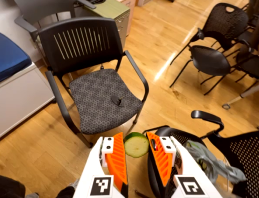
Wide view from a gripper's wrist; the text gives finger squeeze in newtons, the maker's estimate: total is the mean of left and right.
{"total": 8.8, "left": 8.6, "right": 9.1}